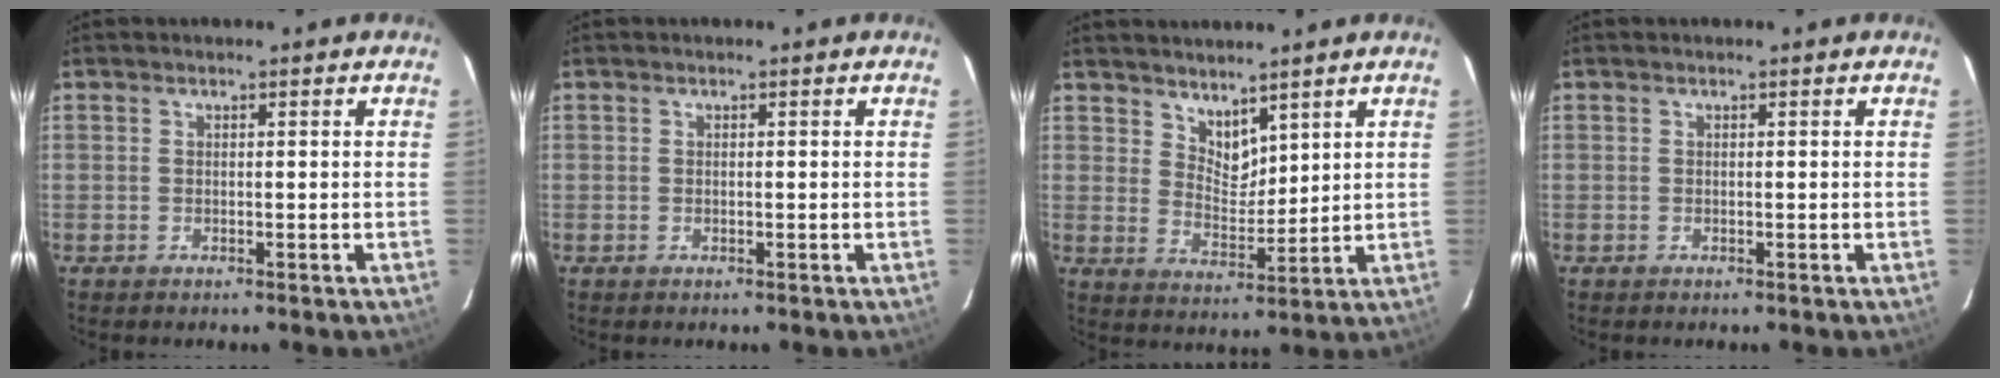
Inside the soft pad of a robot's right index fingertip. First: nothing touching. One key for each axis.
{"total": 0.0}
{"total": 5.5, "fx": 4.5, "fy": 2.7, "fz": 1.8, "tx": -0.021, "ty": -0.003, "tz": 0.085}
{"total": 0.0}